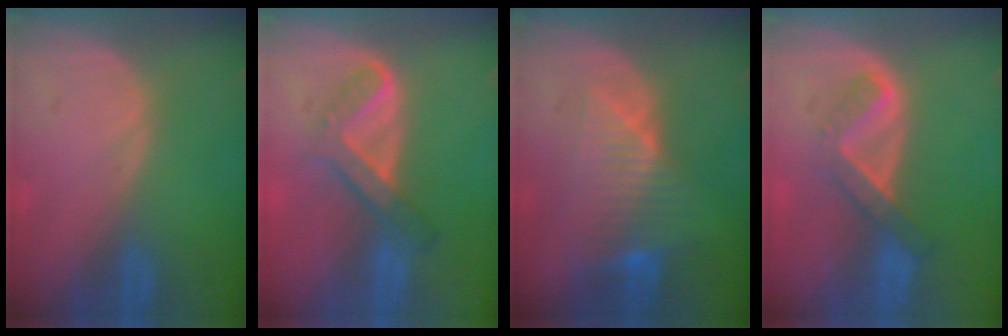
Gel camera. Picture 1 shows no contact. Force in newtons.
{"total": 5.3, "press": 5.0, "slide": 1.9}
{"total": 7.9, "press": 6.9, "slide": 3.8}
{"total": 5.2, "press": 4.6, "slide": 2.6}